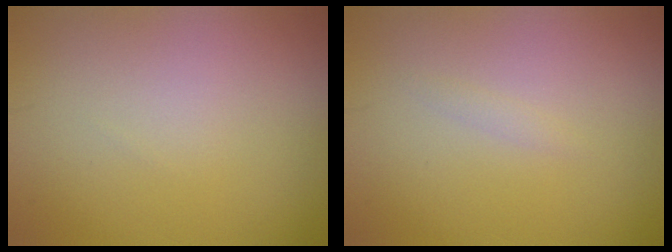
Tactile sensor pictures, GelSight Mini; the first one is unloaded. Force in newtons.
{"total": 0.6, "press": 0.6, "slide": 0.0}